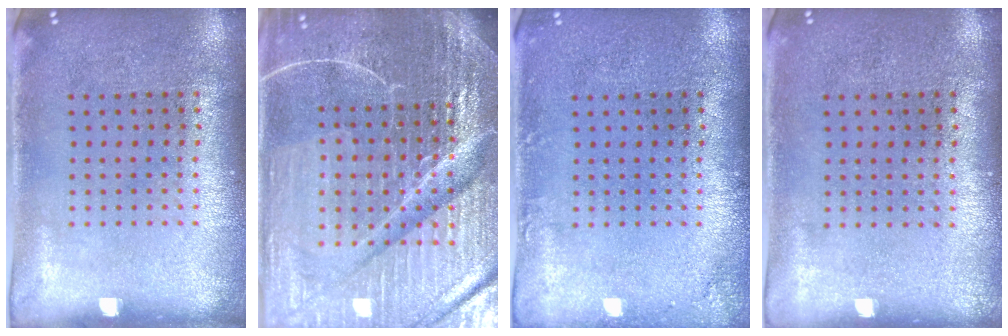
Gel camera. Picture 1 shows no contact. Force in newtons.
{"total": 6.8, "press": 6.0, "slide": 3.3}
{"total": 1.1, "press": 1.1, "slide": 0.1}
{"total": 0.0}